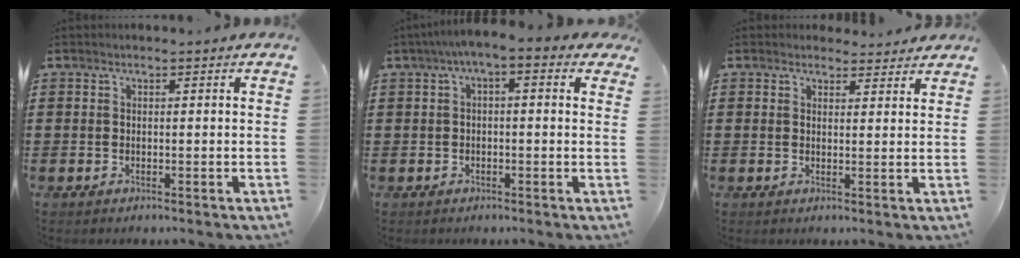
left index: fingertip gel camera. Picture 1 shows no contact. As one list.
[{"total": 2.8, "force": [-0.7, 0.8, 2.6], "torque": [-0.047, 0.006, -0.020]}, {"total": 2.6, "force": [2.4, 1.0, 0.1], "torque": [-0.001, -0.005, 0.043]}]